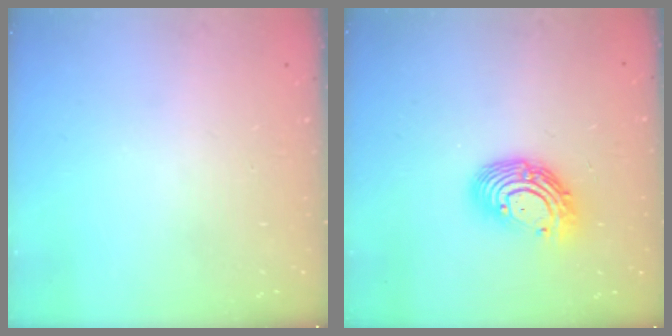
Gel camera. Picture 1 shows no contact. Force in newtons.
{"total": 11.9, "press": 11.8, "slide": 1.3}